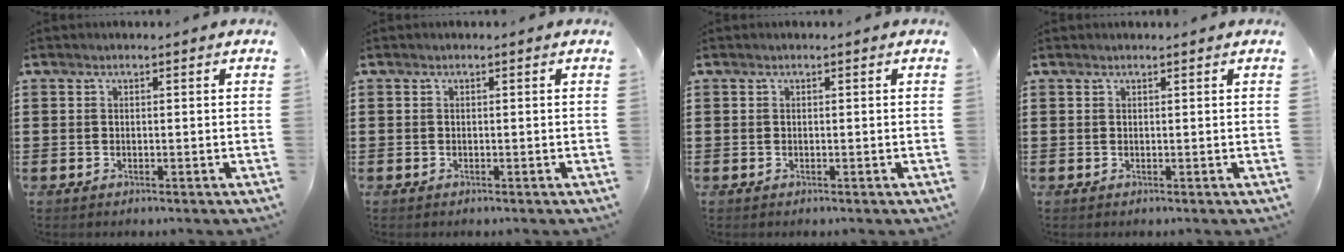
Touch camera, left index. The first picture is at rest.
{"total": 0.0}
{"total": 0.0}
{"total": 0.5, "force": [0.4, -0.2, 0.2], "torque": [-0.003, -0.001, 0.010]}